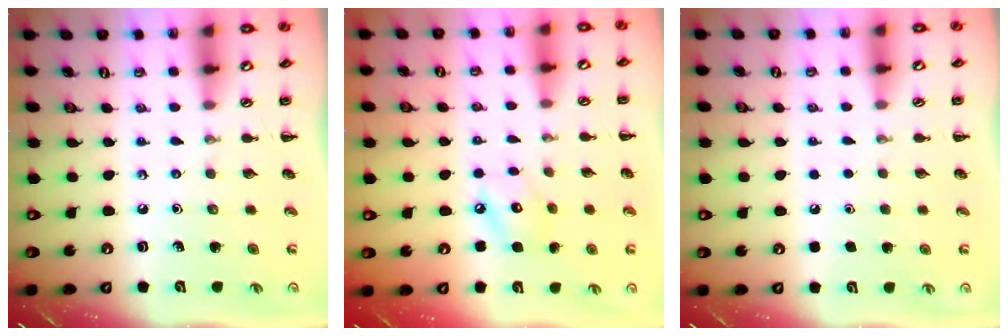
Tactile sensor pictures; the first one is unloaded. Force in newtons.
{"total": 6.4, "press": 6.4, "slide": 0.4}
{"total": 1.7, "press": 1.7, "slide": 0.1}